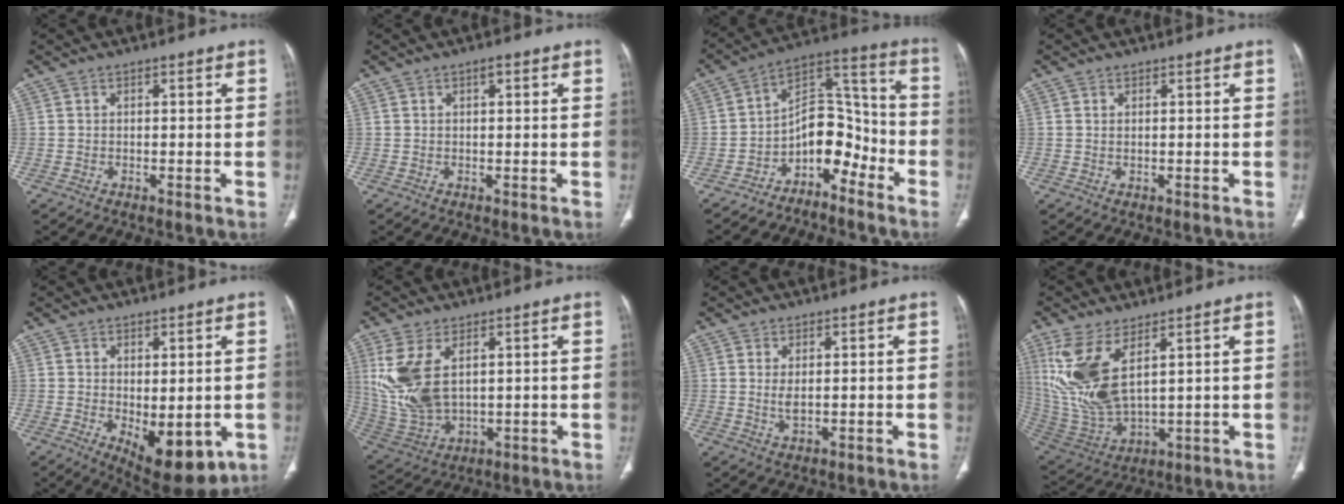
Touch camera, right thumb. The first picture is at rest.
{"total": 1.7, "force": [0.8, 0.6, 1.4], "torque": [-0.021, 0.000, 0.010]}
{"total": 10.9, "force": [-6.2, 6.8, 5.8], "torque": [-0.046, 0.101, -0.110]}
{"total": 0.6, "force": [0.3, 0.2, 0.4], "torque": [-0.011, -0.001, 0.006]}
{"total": 11.0, "force": [-2.6, 5.2, 9.3], "torque": [-0.104, -0.013, -0.016]}
{"total": 13.1, "force": [3.6, 7.3, 10.3], "torque": [-0.225, -0.013, 0.091]}
{"total": 2.3, "force": [0.5, 0.9, 2.0], "torque": [-0.041, -0.009, 0.015]}
{"total": 15.0, "force": [6.0, 6.3, 12.1], "torque": [-0.264, -0.032, 0.141]}